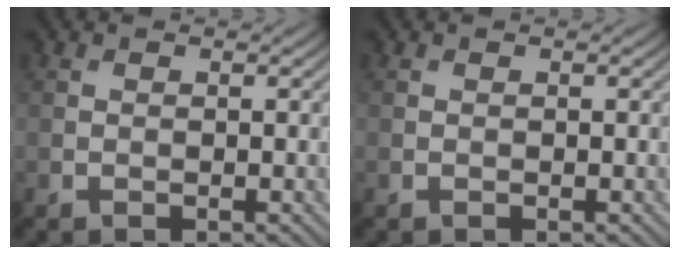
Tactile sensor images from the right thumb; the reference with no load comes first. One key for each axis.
{"total": 0.0}